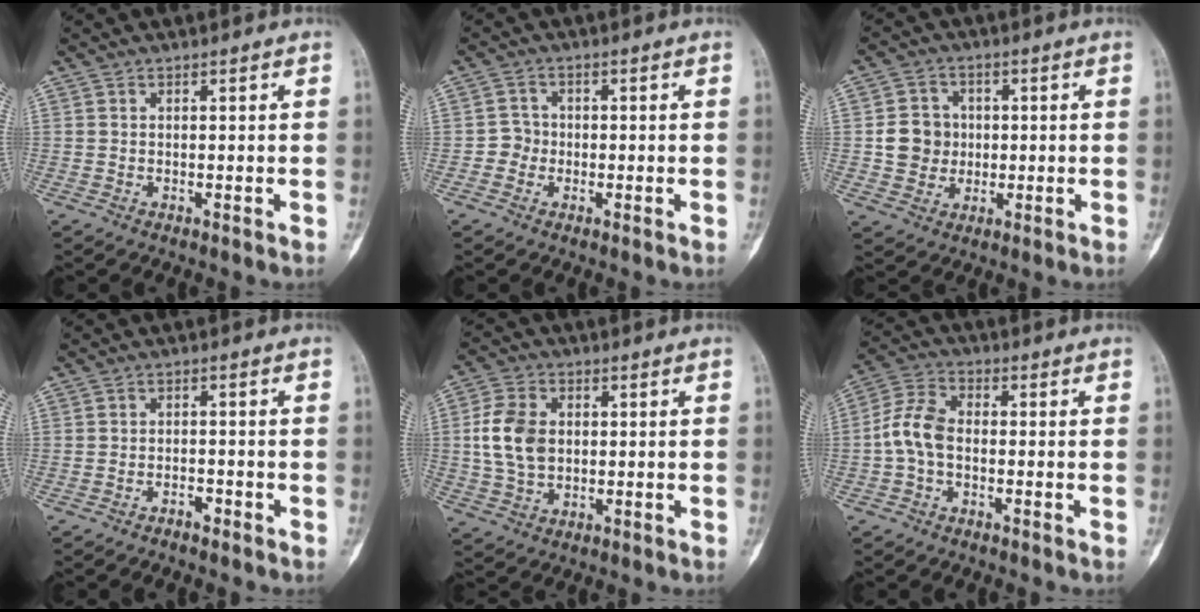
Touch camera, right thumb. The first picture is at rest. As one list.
[{"total": 2.7, "force": [-0.8, 2.6, 0.4], "torque": [0.009, 0.011, -0.024]}, {"total": 7.3, "force": [0.0, 6.8, 2.7], "torque": [-0.017, 0.006, -0.002]}, {"total": 1.7, "force": [-1.4, 0.5, 0.7], "torque": [-0.014, 0.013, -0.025]}, {"total": 9.5, "force": [0.6, 6.8, 6.6], "torque": [-0.123, 0.006, 0.014]}, {"total": 7.3, "force": [-1.2, 4.6, 5.5], "torque": [-0.111, 0.022, -0.036]}]